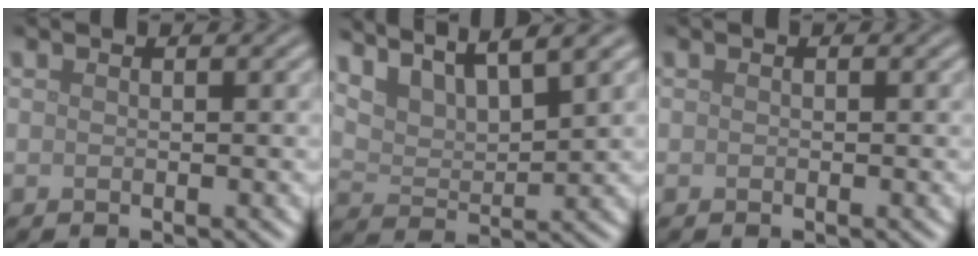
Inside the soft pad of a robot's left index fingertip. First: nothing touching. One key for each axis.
{"total": 7.2, "fx": 5.9, "fy": 1.5, "fz": 3.7, "tx": -0.076, "ty": 0.014, "tz": 0.090}
{"total": 0.0}